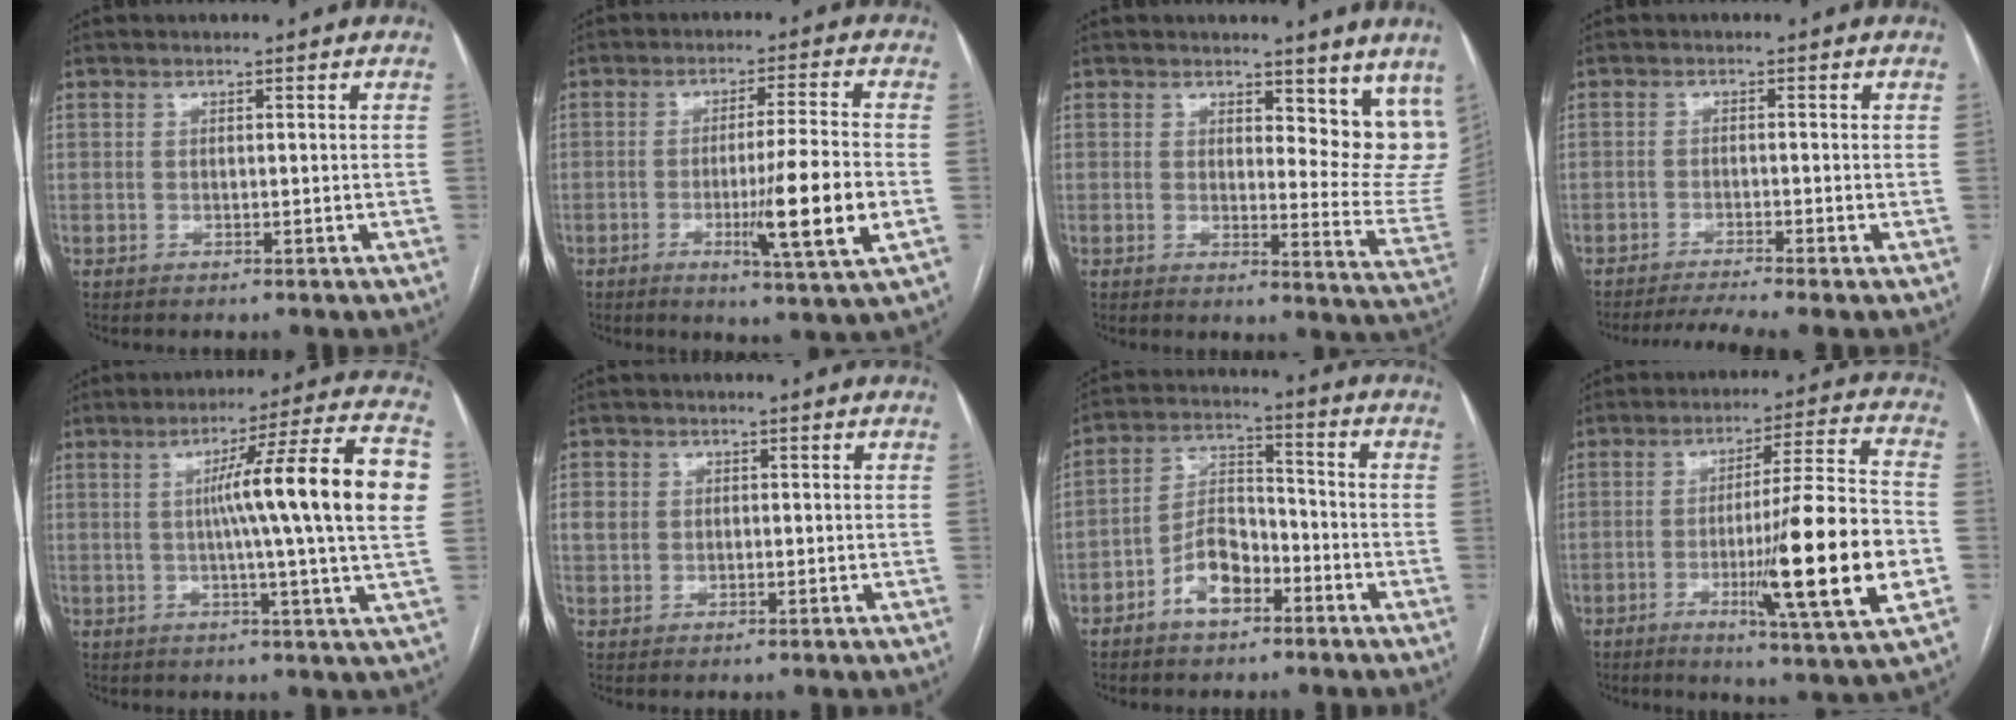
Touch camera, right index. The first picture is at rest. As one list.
[{"total": 11.1, "force": [-2.8, -0.7, 10.7], "torque": [-0.172, -0.020, -0.049]}, {"total": 11.2, "force": [8.7, 4.1, 5.8], "torque": [-0.043, -0.035, 0.086]}, {"total": 4.8, "force": [-4.1, -1.4, 2.1], "torque": [-0.037, -0.013, -0.071]}, {"total": 18.3, "force": [2.1, -1.3, 18.2], "torque": [-0.255, 0.012, 0.016]}, {"total": 3.0, "force": [0.5, 2.7, 1.2], "torque": [-0.024, 0.013, 0.011]}, {"total": 8.1, "force": [-4.3, 4.4, 5.3], "torque": [-0.106, 0.024, -0.080]}, {"total": 18.4, "force": [-4.4, -0.1, 17.9], "torque": [-0.274, -0.015, -0.069]}]